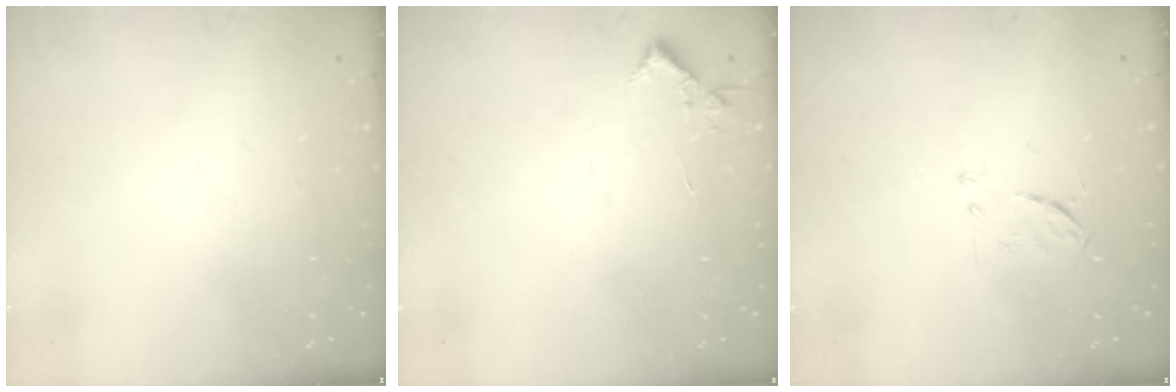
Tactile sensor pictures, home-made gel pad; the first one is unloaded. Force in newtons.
{"total": 4.4, "press": 4.4, "slide": 0.5}
{"total": 5.3, "press": 5.2, "slide": 0.8}